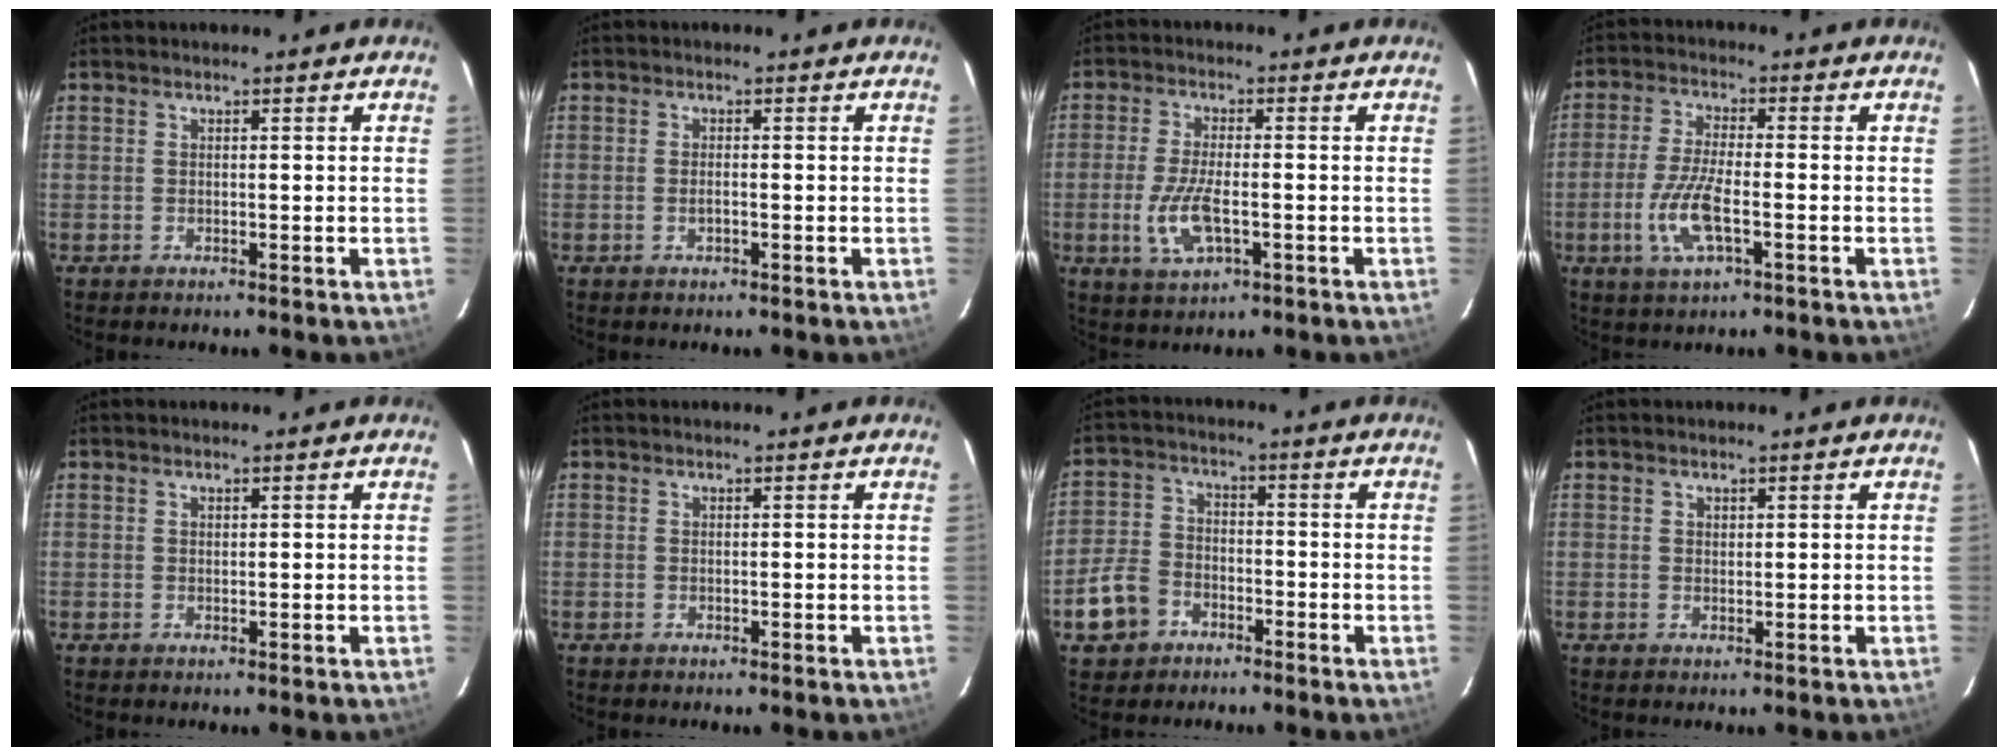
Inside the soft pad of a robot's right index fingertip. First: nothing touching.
{"total": 1.1, "force": [-0.5, 0.4, 0.9], "torque": [-0.019, -0.001, -0.008]}
{"total": 8.1, "force": [-2.3, 2.9, 7.2], "torque": [-0.155, -0.010, -0.042]}
{"total": 8.8, "force": [-2.8, 2.4, 8.0], "torque": [-0.172, -0.006, -0.057]}
{"total": 0.0}
{"total": 0.0}
{"total": 9.1, "force": [-5.1, 6.5, 3.9], "torque": [-0.099, 0.017, -0.092]}
{"total": 0.6, "force": [0.4, 0.5, 0.1], "torque": [-0.002, 0.002, 0.006]}